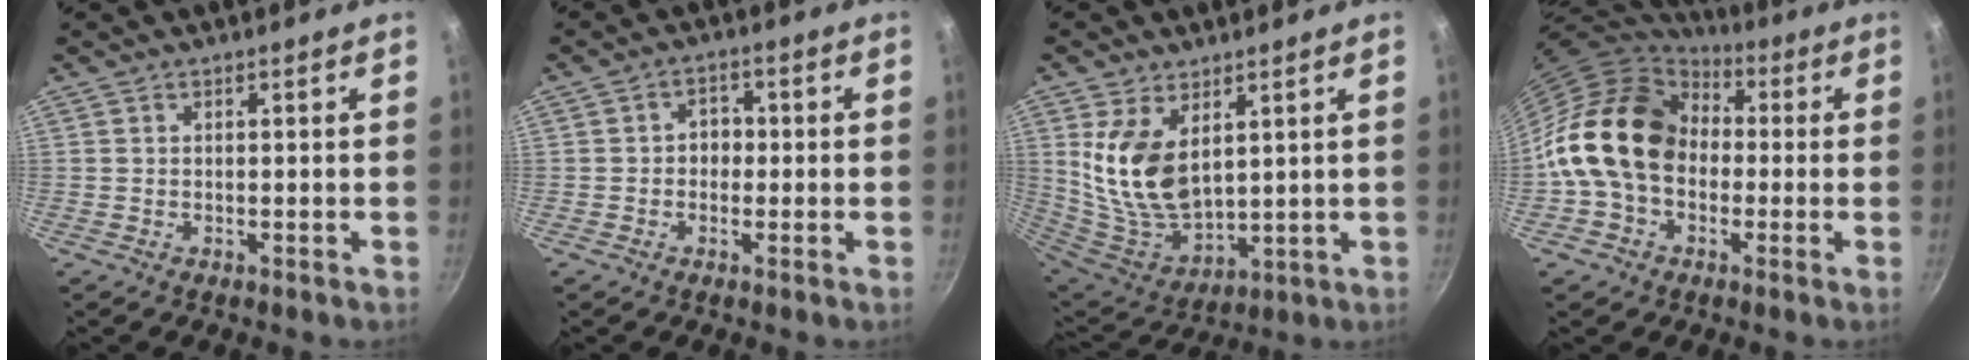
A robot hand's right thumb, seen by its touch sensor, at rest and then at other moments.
{"total": 3.3, "force": [-0.4, 2.8, 1.8], "torque": [0.000, 0.010, -0.010]}
{"total": 14.2, "force": [4.3, 8.2, 10.7], "torque": [-0.197, -0.048, 0.101]}
{"total": 18.1, "force": [-0.4, 13.9, 11.6], "torque": [-0.179, 0.046, -0.021]}